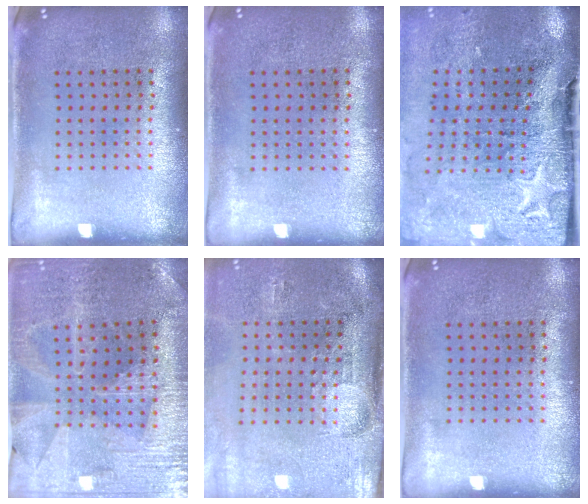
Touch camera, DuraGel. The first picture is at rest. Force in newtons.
{"total": 0.0}
{"total": 4.9, "press": 3.9, "slide": 2.9}
{"total": 2.0, "press": 2.0, "slide": 0.3}
{"total": 4.6, "press": 3.8, "slide": 2.6}
{"total": 0.0}